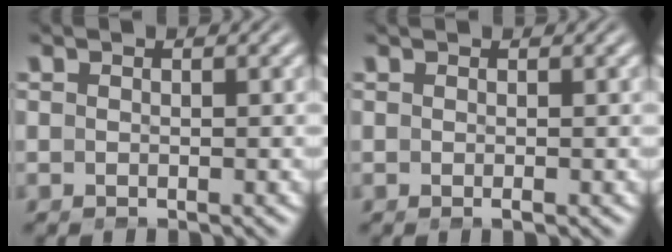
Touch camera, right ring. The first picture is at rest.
{"total": 0.6, "force": [0.1, -0.5, 0.2], "torque": [0.005, 0.004, 0.000]}